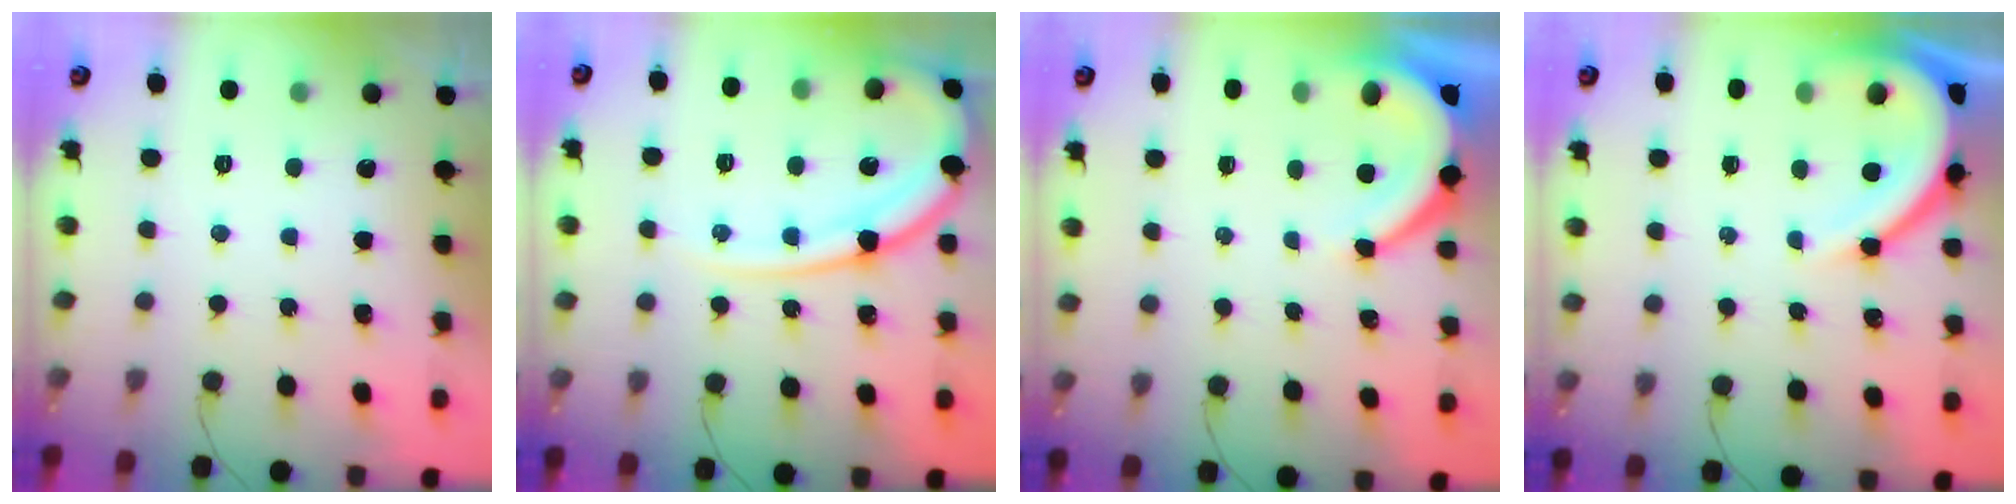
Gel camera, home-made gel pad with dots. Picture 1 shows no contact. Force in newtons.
{"total": 15.9, "press": 15.8, "slide": 1.8}
{"total": 7.3, "press": 7.3, "slide": 0.4}
{"total": 11.2, "press": 11.1, "slide": 1.0}